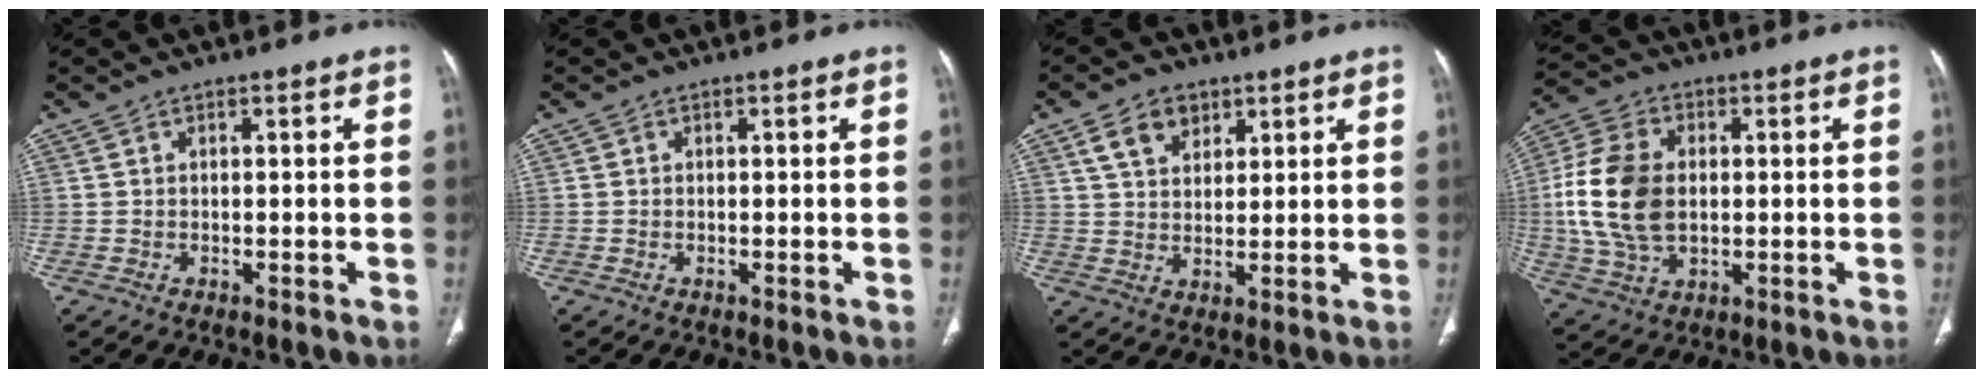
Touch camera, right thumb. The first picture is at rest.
{"total": 0.0}
{"total": 6.6, "force": [3.6, 4.5, 3.3], "torque": [-0.038, -0.016, 0.066]}
{"total": 15.3, "force": [0.5, 10.2, 11.4], "torque": [-0.232, 0.008, 0.011]}